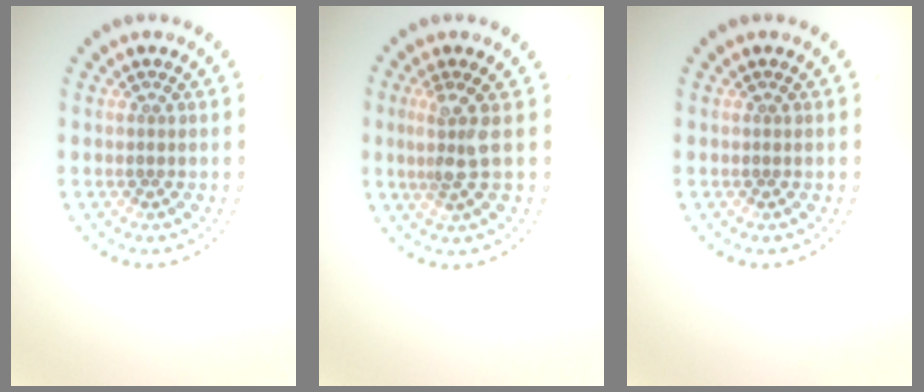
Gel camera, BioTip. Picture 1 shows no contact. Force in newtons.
{"total": 2.4, "press": 1.9, "slide": 1.4}
{"total": 0.0}